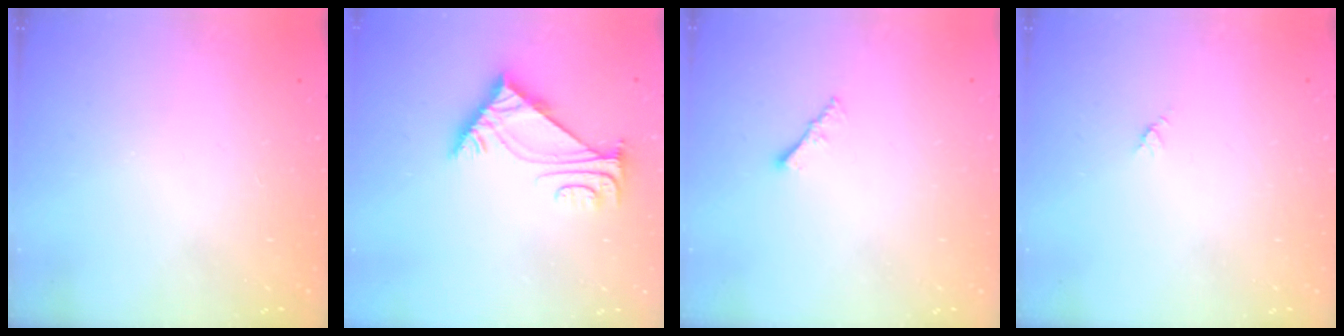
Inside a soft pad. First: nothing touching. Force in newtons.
{"total": 6.2, "press": 6.1, "slide": 1.1}
{"total": 1.6, "press": 1.5, "slide": 0.5}
{"total": 2.9, "press": 2.9, "slide": 0.3}